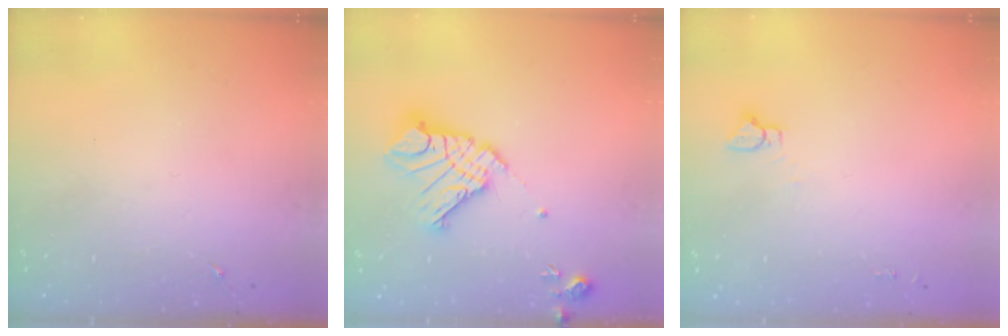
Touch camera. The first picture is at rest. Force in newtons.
{"total": 15.8, "press": 15.7, "slide": 1.9}
{"total": 3.3, "press": 3.3, "slide": 0.2}